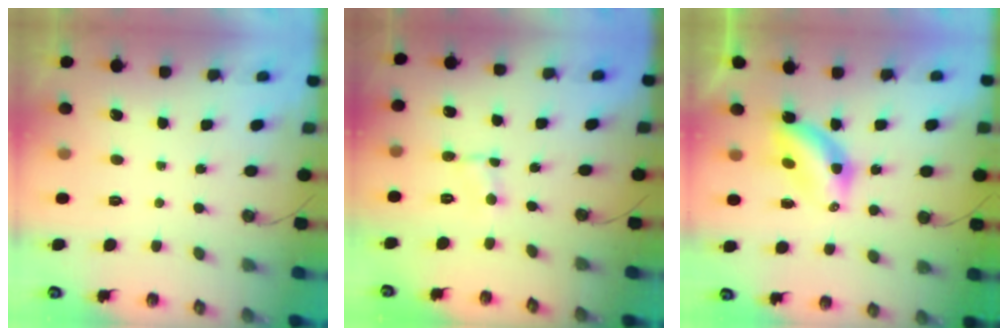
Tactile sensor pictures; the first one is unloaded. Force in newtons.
{"total": 1.2, "press": 1.2, "slide": 0.2}
{"total": 6.8, "press": 6.8, "slide": 0.2}